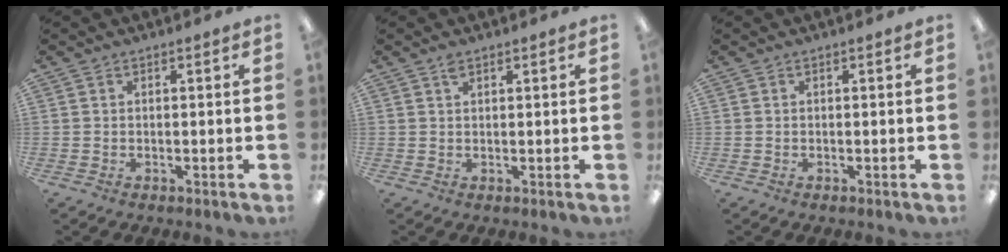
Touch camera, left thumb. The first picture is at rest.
{"total": 1.4, "force": [1.0, 0.6, 0.7], "torque": [-0.018, 0.001, 0.019]}
{"total": 0.0}